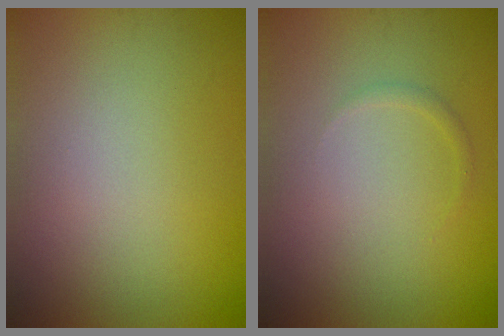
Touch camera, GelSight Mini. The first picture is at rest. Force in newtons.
{"total": 0.6, "press": 0.6, "slide": 0.1}